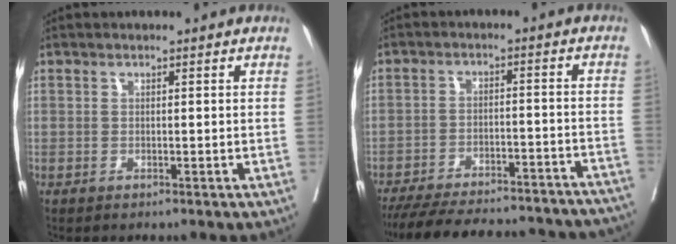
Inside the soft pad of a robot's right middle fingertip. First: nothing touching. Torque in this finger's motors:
{"motor_torque": [1.02, -1.12, 0.31, 0.12]}